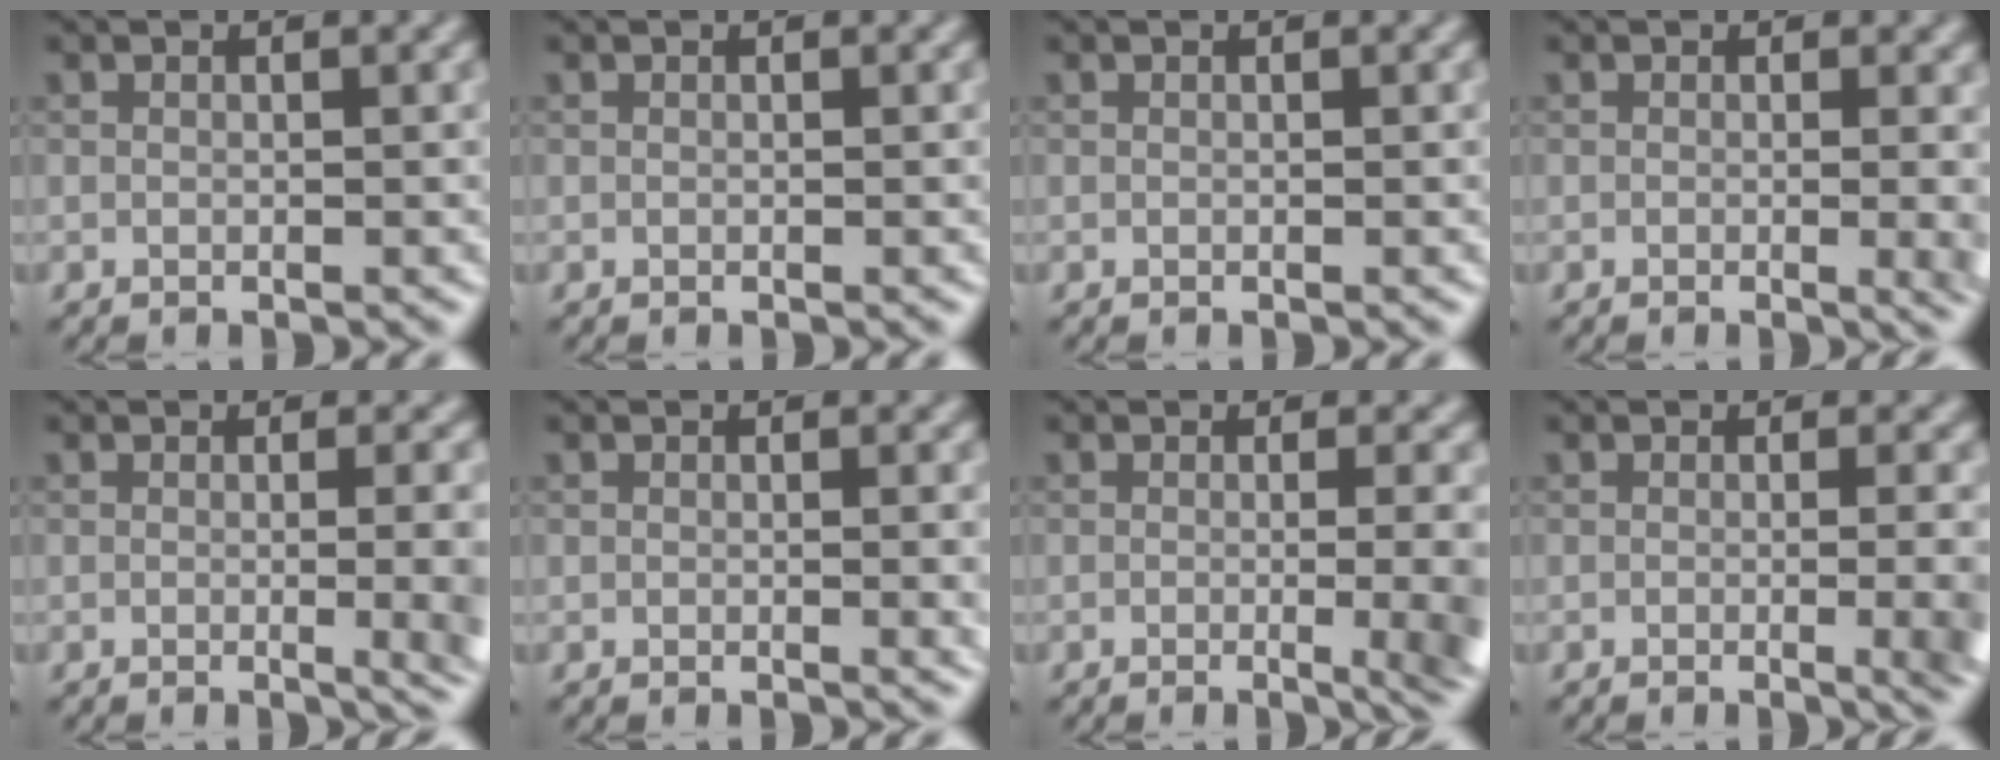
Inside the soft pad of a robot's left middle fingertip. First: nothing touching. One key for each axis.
{"total": 0.0}
{"total": 0.0}
{"total": 3.7, "fx": -0.1, "fy": 1.6, "fz": 3.3, "tx": -0.017, "ty": -0.002, "tz": -0.003}
{"total": 8.0, "fx": -0.4, "fy": 3.8, "fz": 7.0, "tx": -0.033, "ty": -0.005, "tz": -0.004}
{"total": 1.3, "fx": 0.1, "fy": 0.4, "fz": 1.3, "tx": -0.014, "ty": -0.006, "tz": 0.001}
{"total": 8.8, "fx": -0.7, "fy": 4.3, "fz": 7.6, "tx": -0.027, "ty": 0.006, "tz": -0.010}
{"total": 6.5, "fx": -0.6, "fy": 3.1, "fz": 5.7, "tx": -0.026, "ty": -0.002, "tz": -0.007}